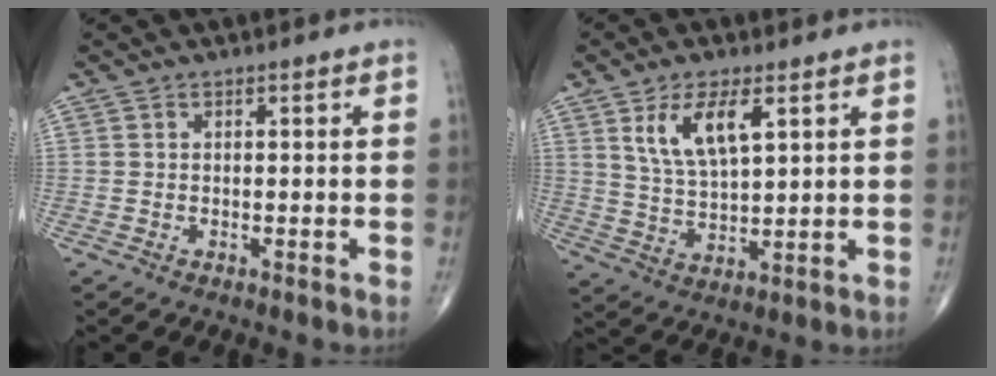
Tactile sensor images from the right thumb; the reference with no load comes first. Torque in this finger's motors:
{"motor_torque": [0.03, 0.08, 0.03, 0.00, 0.07]}